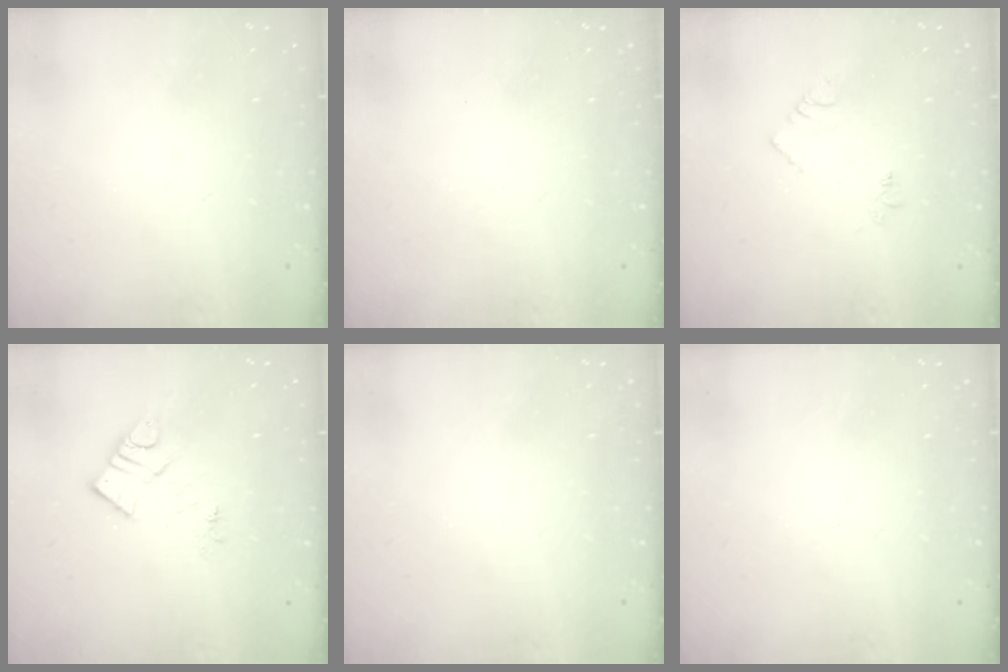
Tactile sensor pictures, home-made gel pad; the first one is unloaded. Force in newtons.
{"total": 0.0}
{"total": 5.9, "press": 5.8, "slide": 0.8}
{"total": 8.8, "press": 8.8, "slide": 0.2}
{"total": 0.0}
{"total": 0.0}